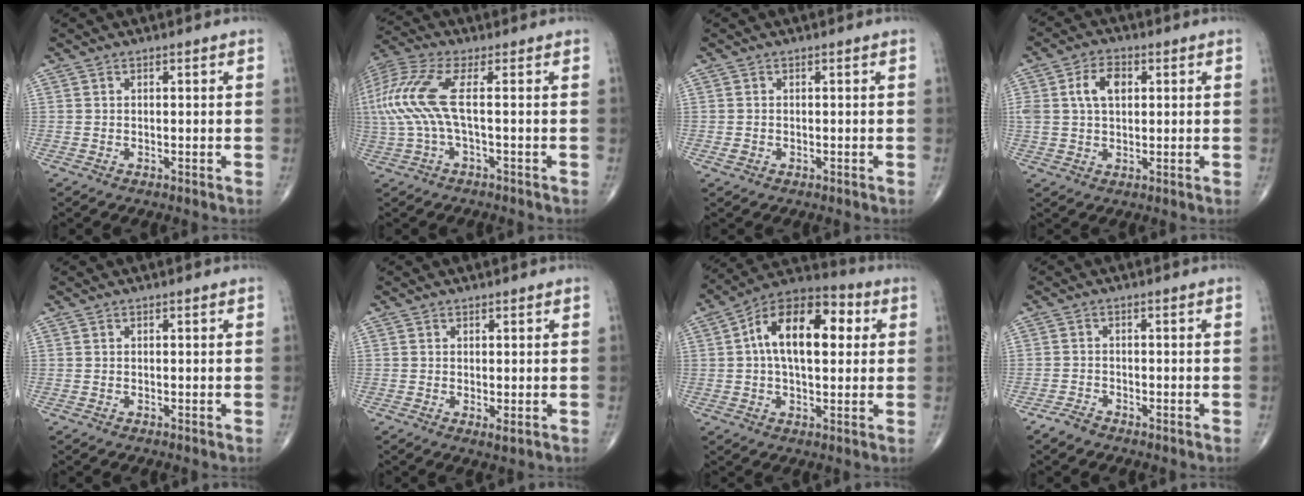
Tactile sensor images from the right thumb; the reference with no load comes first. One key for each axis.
{"total": 10.8, "fx": 0.4, "fy": 2.8, "fz": 10.5, "tx": -0.283, "ty": 0.027, "tz": 0.004}
{"total": 0.8, "fx": -0.2, "fy": 0.7, "fz": 0.5, "tx": -0.012, "ty": 0.001, "tz": -0.001}
{"total": 6.6, "fx": 1.7, "fy": 4.0, "fz": 4.9, "tx": -0.090, "ty": 0.008, "tz": 0.032}
{"total": 0.0}
{"total": 1.4, "fx": -0.1, "fy": 0.3, "fz": 1.4, "tx": -0.026, "ty": -0.008, "tz": 0.001}
{"total": 16.6, "fx": 3.1, "fy": 8.9, "fz": 13.7, "tx": -0.208, "ty": 0.029, "tz": 0.040}
{"total": 2.0, "fx": -1.7, "fy": 0.8, "fz": 0.6, "tx": -0.020, "ty": 0.005, "tz": -0.031}